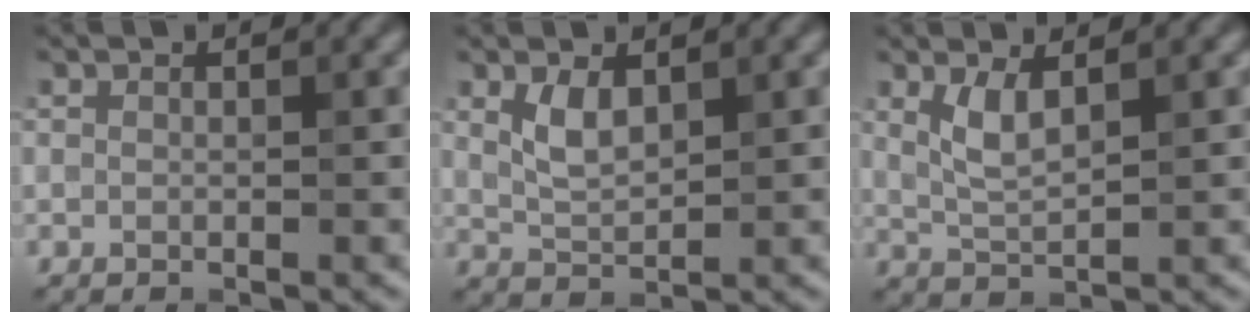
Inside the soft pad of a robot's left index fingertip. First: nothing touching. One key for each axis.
{"total": 2.3, "fx": 1.0, "fy": 1.1, "fz": 1.8, "tx": -0.044, "ty": -0.005, "tz": 0.022}
{"total": 2.4, "fx": 1.0, "fy": 0.7, "fz": 2.0, "tx": -0.049, "ty": -0.008, "tz": 0.023}